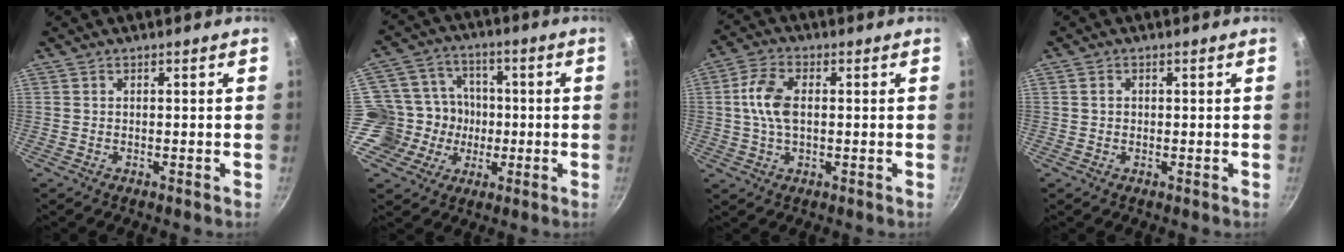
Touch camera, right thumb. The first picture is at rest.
{"total": 12.6, "force": [-2.0, 11.6, 4.4], "torque": [-0.043, 0.031, -0.043]}
{"total": 7.9, "force": [0.7, 4.6, 6.4], "torque": [-0.122, 0.016, 0.007]}
{"total": 1.5, "force": [0.2, 1.2, 0.7], "torque": [-0.009, 0.006, 0.004]}